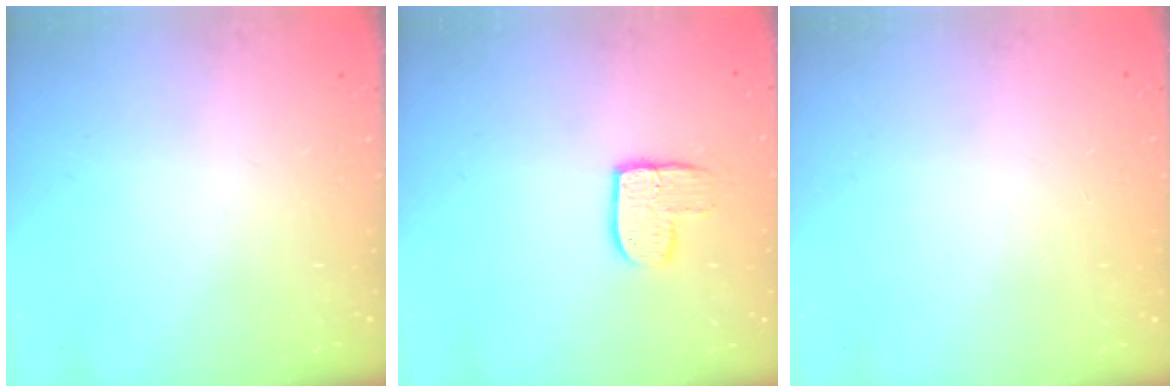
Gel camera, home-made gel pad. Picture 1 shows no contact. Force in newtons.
{"total": 8.5, "press": 8.4, "slide": 0.5}
{"total": 0.0}